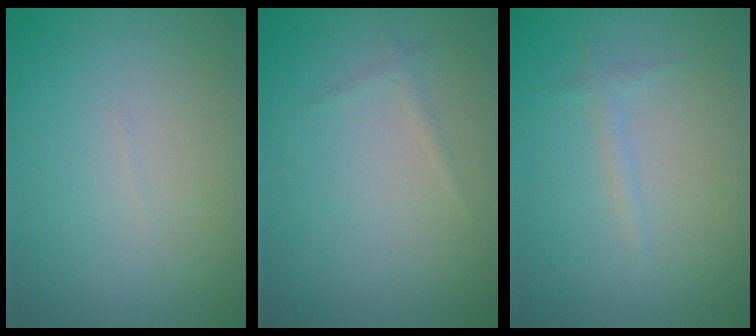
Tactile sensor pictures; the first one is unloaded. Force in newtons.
{"total": 0.7, "press": 0.7, "slide": 0.0}
{"total": 0.8, "press": 0.8, "slide": 0.1}